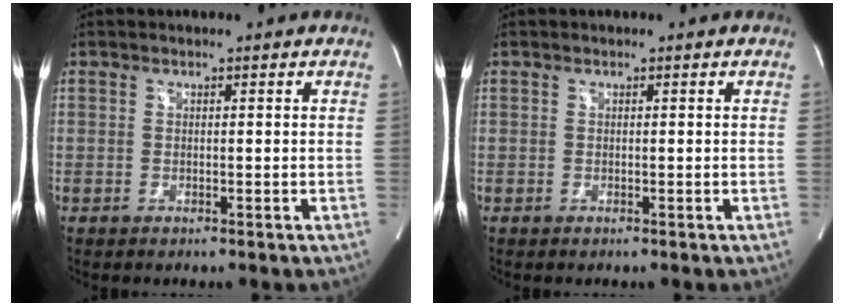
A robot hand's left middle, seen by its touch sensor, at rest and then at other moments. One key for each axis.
{"total": 0.0}